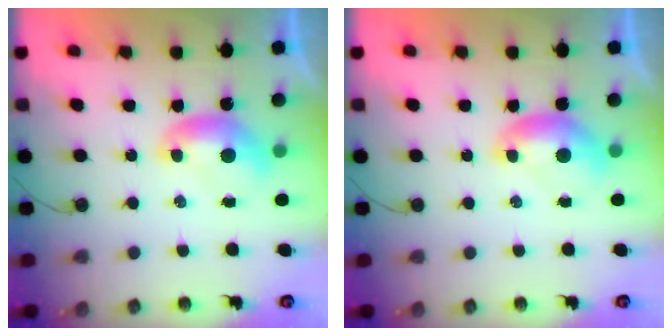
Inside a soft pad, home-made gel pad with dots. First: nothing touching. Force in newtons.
{"total": 0.0}